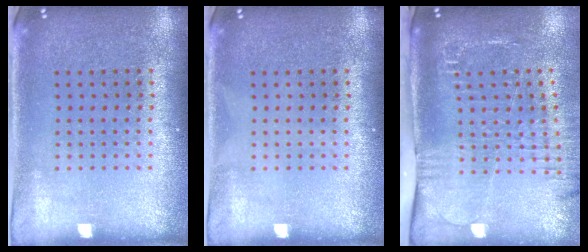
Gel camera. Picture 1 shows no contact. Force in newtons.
{"total": 0.0}
{"total": 2.6, "press": 2.0, "slide": 1.6}